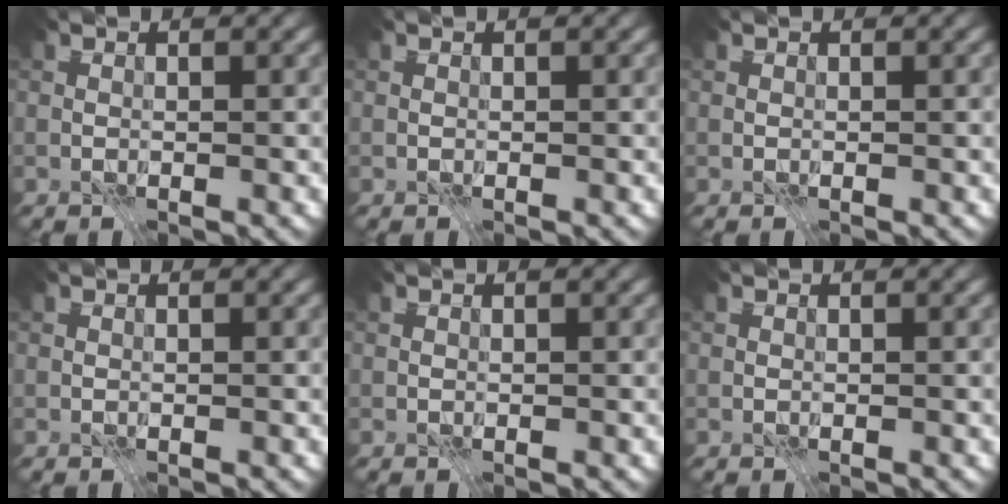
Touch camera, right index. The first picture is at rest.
{"total": 0.0}
{"total": 0.0}
{"total": 0.0}
{"total": 0.0}
{"total": 0.0}